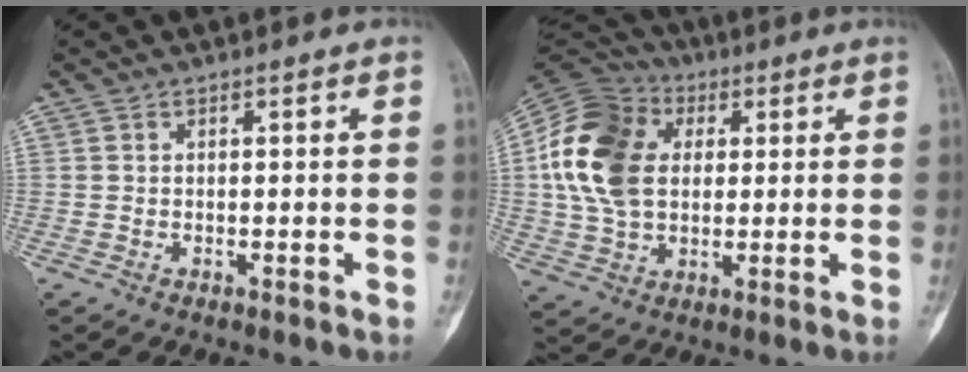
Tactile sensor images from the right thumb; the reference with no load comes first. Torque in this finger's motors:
{"motor_torque": [-0.17, 2.32, 1.92, 0.09, 0.12]}